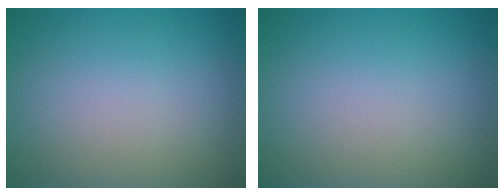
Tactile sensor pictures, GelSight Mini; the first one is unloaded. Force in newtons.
{"total": 0.0}